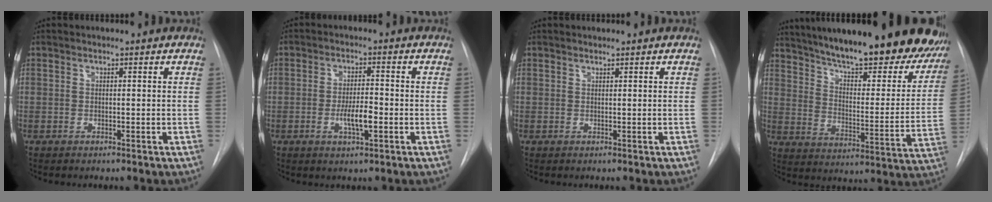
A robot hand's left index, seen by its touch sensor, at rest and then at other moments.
{"total": 4.7, "force": [-1.4, 1.0, 4.3], "torque": [-0.078, -0.004, -0.023]}
{"total": 0.0}
{"total": 31.5, "force": [25.8, 6.9, 16.8], "torque": [-0.244, -0.056, 0.332]}